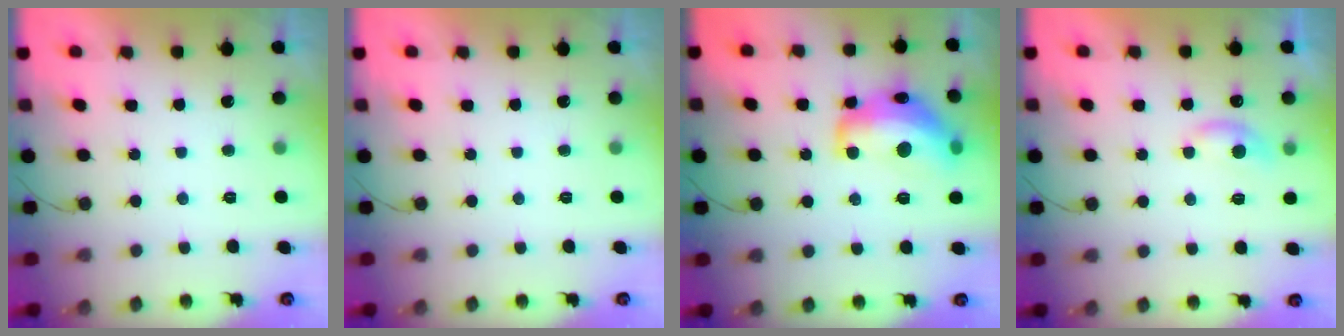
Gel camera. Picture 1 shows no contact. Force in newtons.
{"total": 0.0}
{"total": 17.6, "press": 17.6, "slide": 0.9}
{"total": 6.3, "press": 6.2, "slide": 0.9}